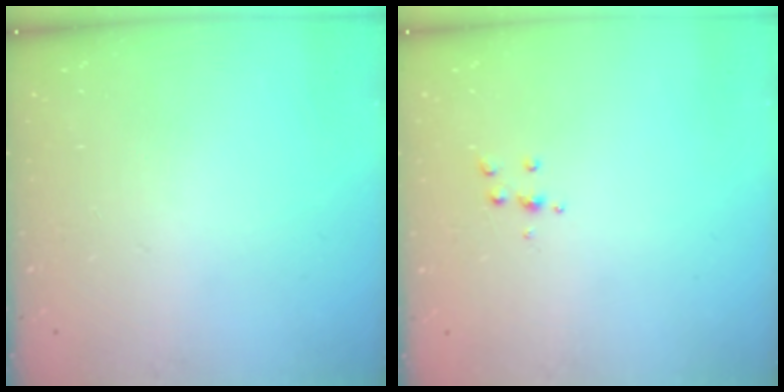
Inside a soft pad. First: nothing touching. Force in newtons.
{"total": 5.0, "press": 4.9, "slide": 0.8}